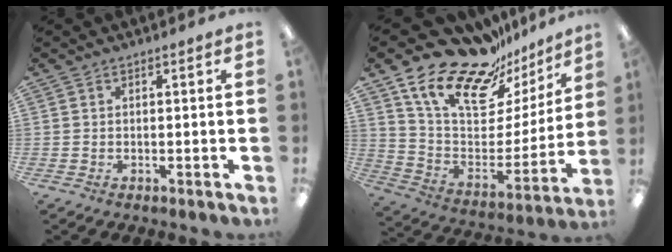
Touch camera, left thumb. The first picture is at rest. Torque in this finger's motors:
{"motor_torque": [0.80, 0.78, 1.32, -1.44, 0.19]}